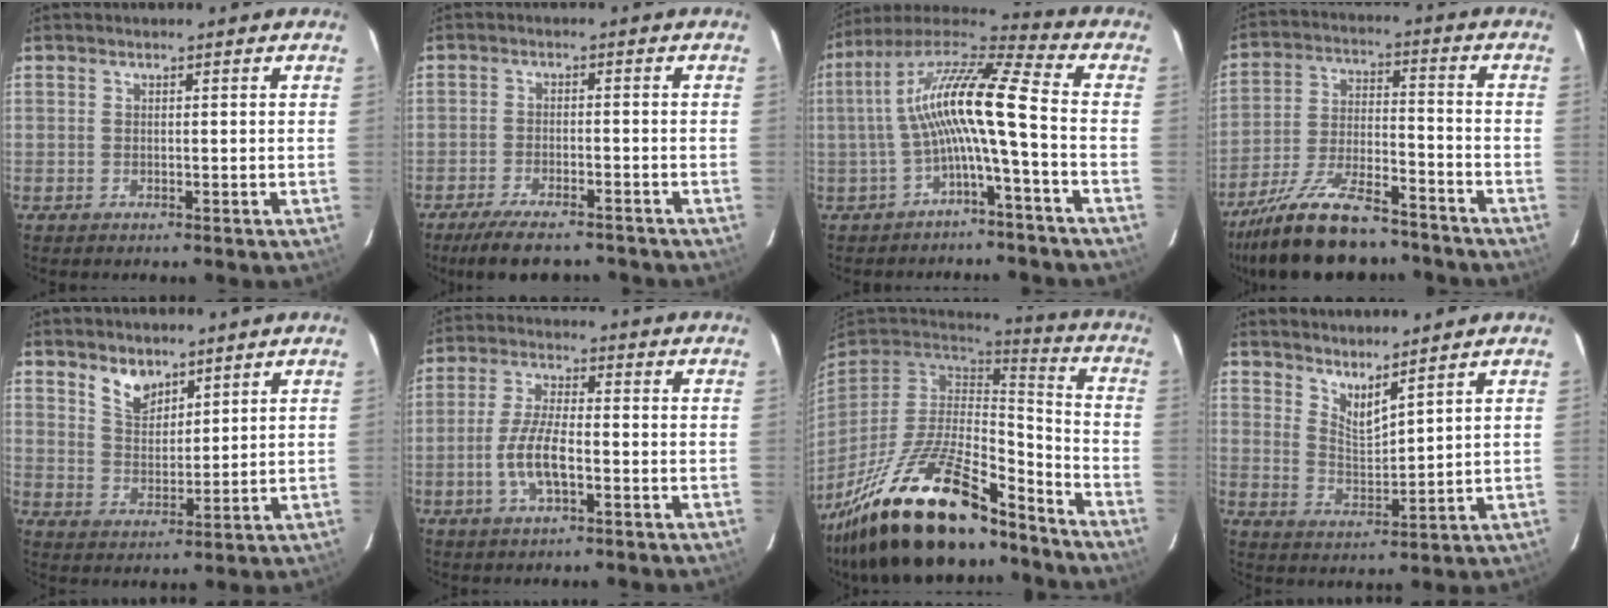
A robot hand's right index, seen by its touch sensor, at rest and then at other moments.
{"total": 10.4, "force": [-8.7, 2.8, 5.0], "torque": [-0.111, -0.017, -0.139]}
{"total": 13.4, "force": [-2.2, 0.5, 13.2], "torque": [-0.256, 0.018, -0.047]}
{"total": 19.8, "force": [-16.2, 5.8, 9.7], "torque": [-0.196, -0.022, -0.265]}
{"total": 5.9, "force": [4.4, 3.2, 2.5], "torque": [-0.038, 0.005, 0.086]}
{"total": 7.6, "force": [-2.4, 2.4, 6.8], "torque": [-0.141, 0.000, -0.048]}
{"total": 27.9, "force": [-19.3, 9.5, 17.7], "torque": [-0.339, -0.030, -0.313]}
{"total": 6.0, "force": [5.2, 1.0, 2.9], "torque": [-0.048, -0.009, 0.094]}